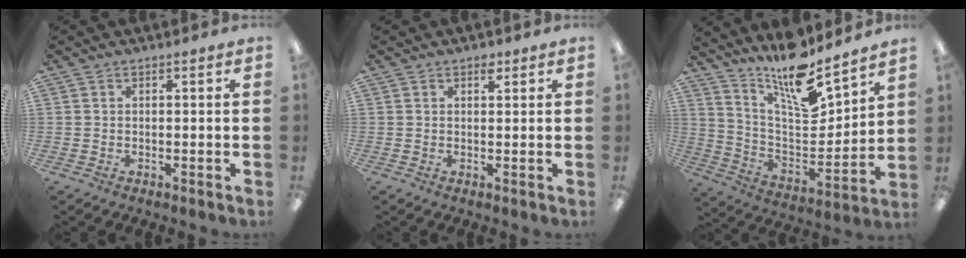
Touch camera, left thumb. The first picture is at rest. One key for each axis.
{"total": 1.9, "fx": 1.2, "fy": 1.0, "fz": 1.0, "tx": 0.002, "ty": -0.007, "tz": 0.015}
{"total": 16.4, "fx": 13.7, "fy": 3.8, "fz": 8.1, "tx": -0.160, "ty": -0.104, "tz": 0.238}